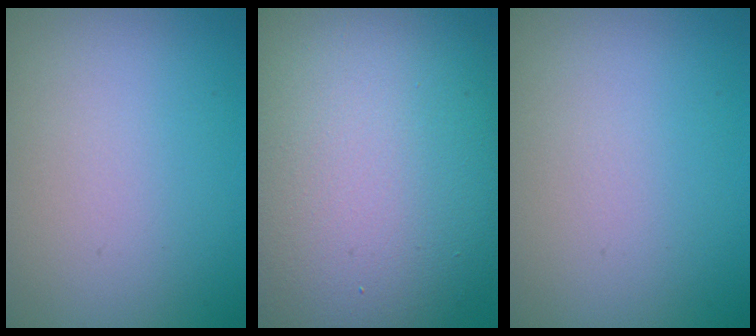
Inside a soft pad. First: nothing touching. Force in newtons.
{"total": 16.8, "press": 16.7, "slide": 1.2}
{"total": 0.0}